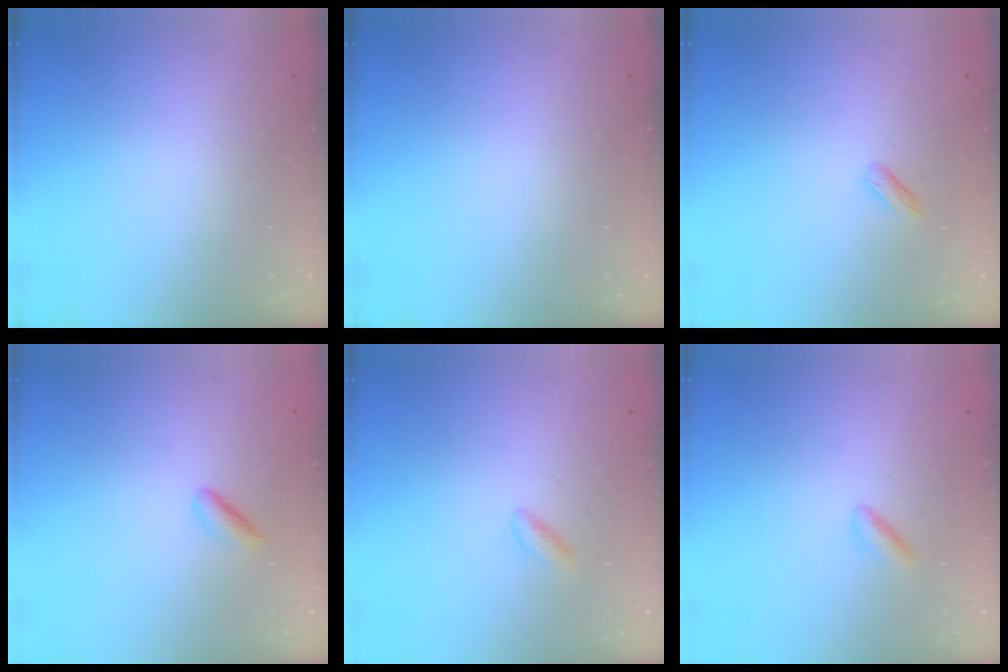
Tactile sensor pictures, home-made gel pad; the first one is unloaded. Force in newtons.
{"total": 0.0}
{"total": 2.4, "press": 2.3, "slide": 0.8}
{"total": 2.3, "press": 2.1, "slide": 1.0}
{"total": 2.5, "press": 2.2, "slide": 1.2}
{"total": 2.7, "press": 2.4, "slide": 1.2}